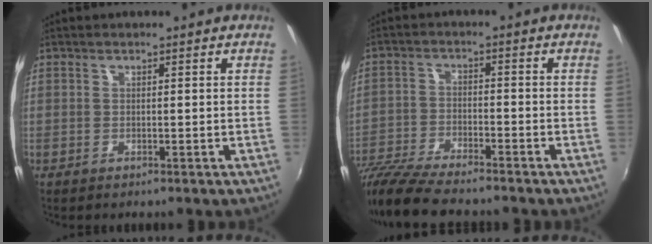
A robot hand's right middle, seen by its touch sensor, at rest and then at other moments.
{"total": 12.2, "force": [-10.6, 2.1, 5.7], "torque": [-0.137, -0.025, -0.200]}